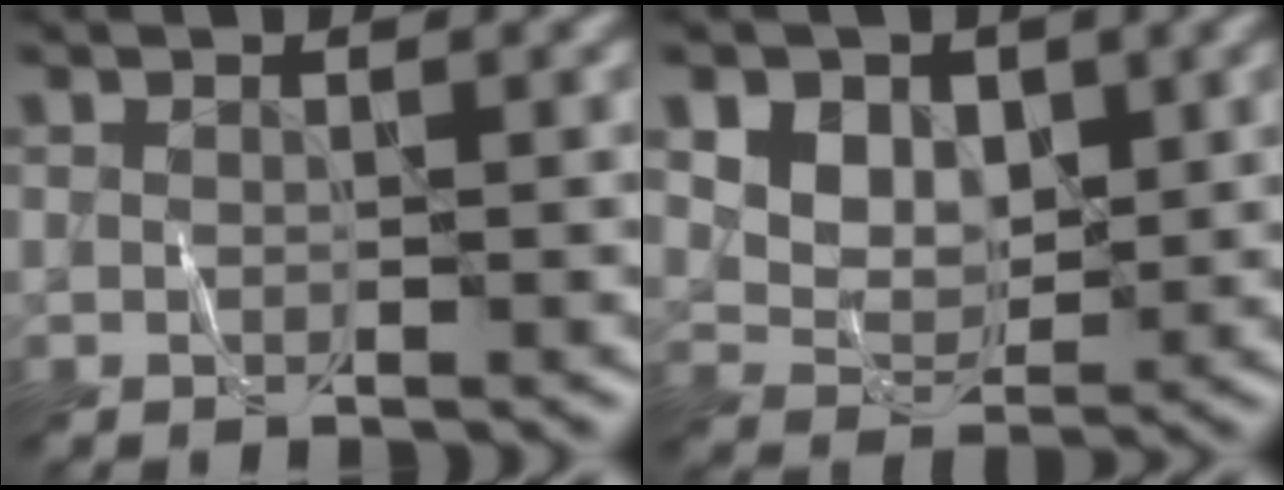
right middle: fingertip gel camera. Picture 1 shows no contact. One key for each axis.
{"total": 6.7, "fx": 3.3, "fy": 4.8, "fz": 3.2, "tx": -0.072, "ty": 0.004, "tz": 0.062}